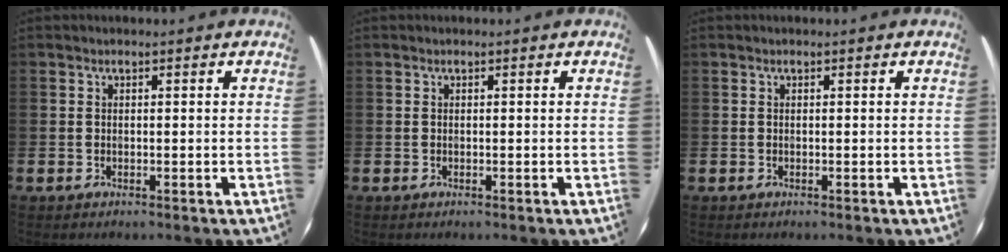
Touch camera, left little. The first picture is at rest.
{"total": 0.0}
{"total": 0.0}